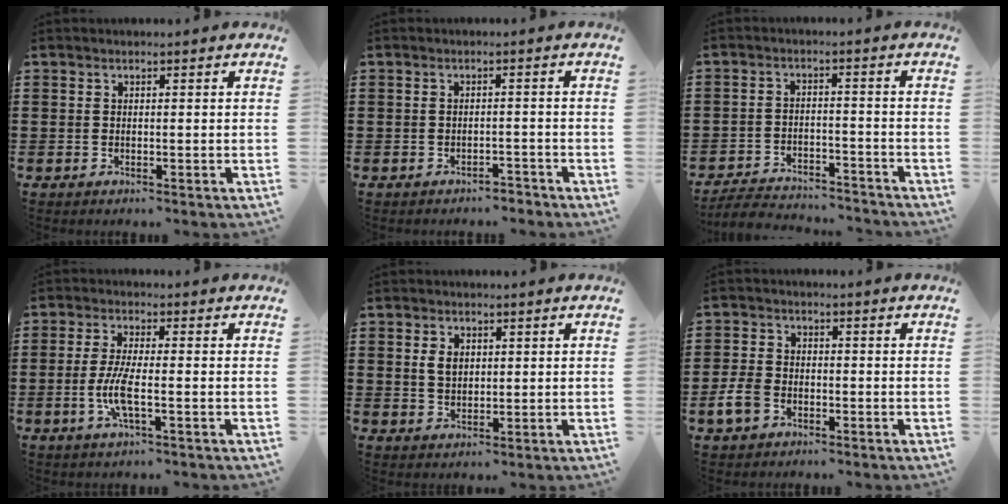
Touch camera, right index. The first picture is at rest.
{"total": 2.0, "force": [-2.0, 0.3, 0.2], "torque": [-0.011, -0.001, -0.041]}
{"total": 4.5, "force": [-4.4, 0.6, 0.6], "torque": [-0.021, 0.003, -0.093]}
{"total": 5.8, "force": [-1.5, 1.2, 5.5], "torque": [-0.129, -0.013, -0.037]}
{"total": 2.8, "force": [0.6, 1.8, 2.0], "torque": [-0.045, 0.007, 0.010]}
{"total": 4.4, "force": [-2.1, 3.0, 2.5], "torque": [-0.074, -0.003, -0.046]}